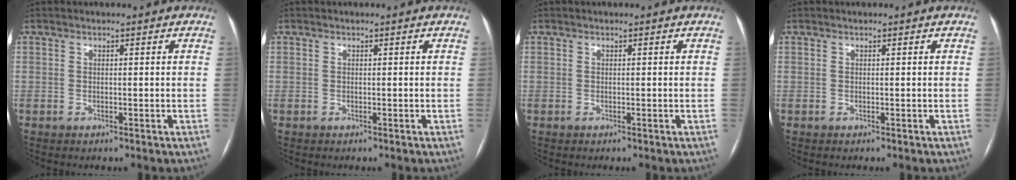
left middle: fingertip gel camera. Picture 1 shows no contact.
{"total": 0.0}
{"total": 0.0}
{"total": 0.0}